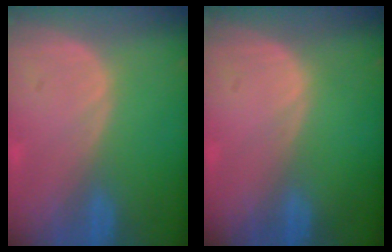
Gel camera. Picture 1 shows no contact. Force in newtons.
{"total": 0.0}